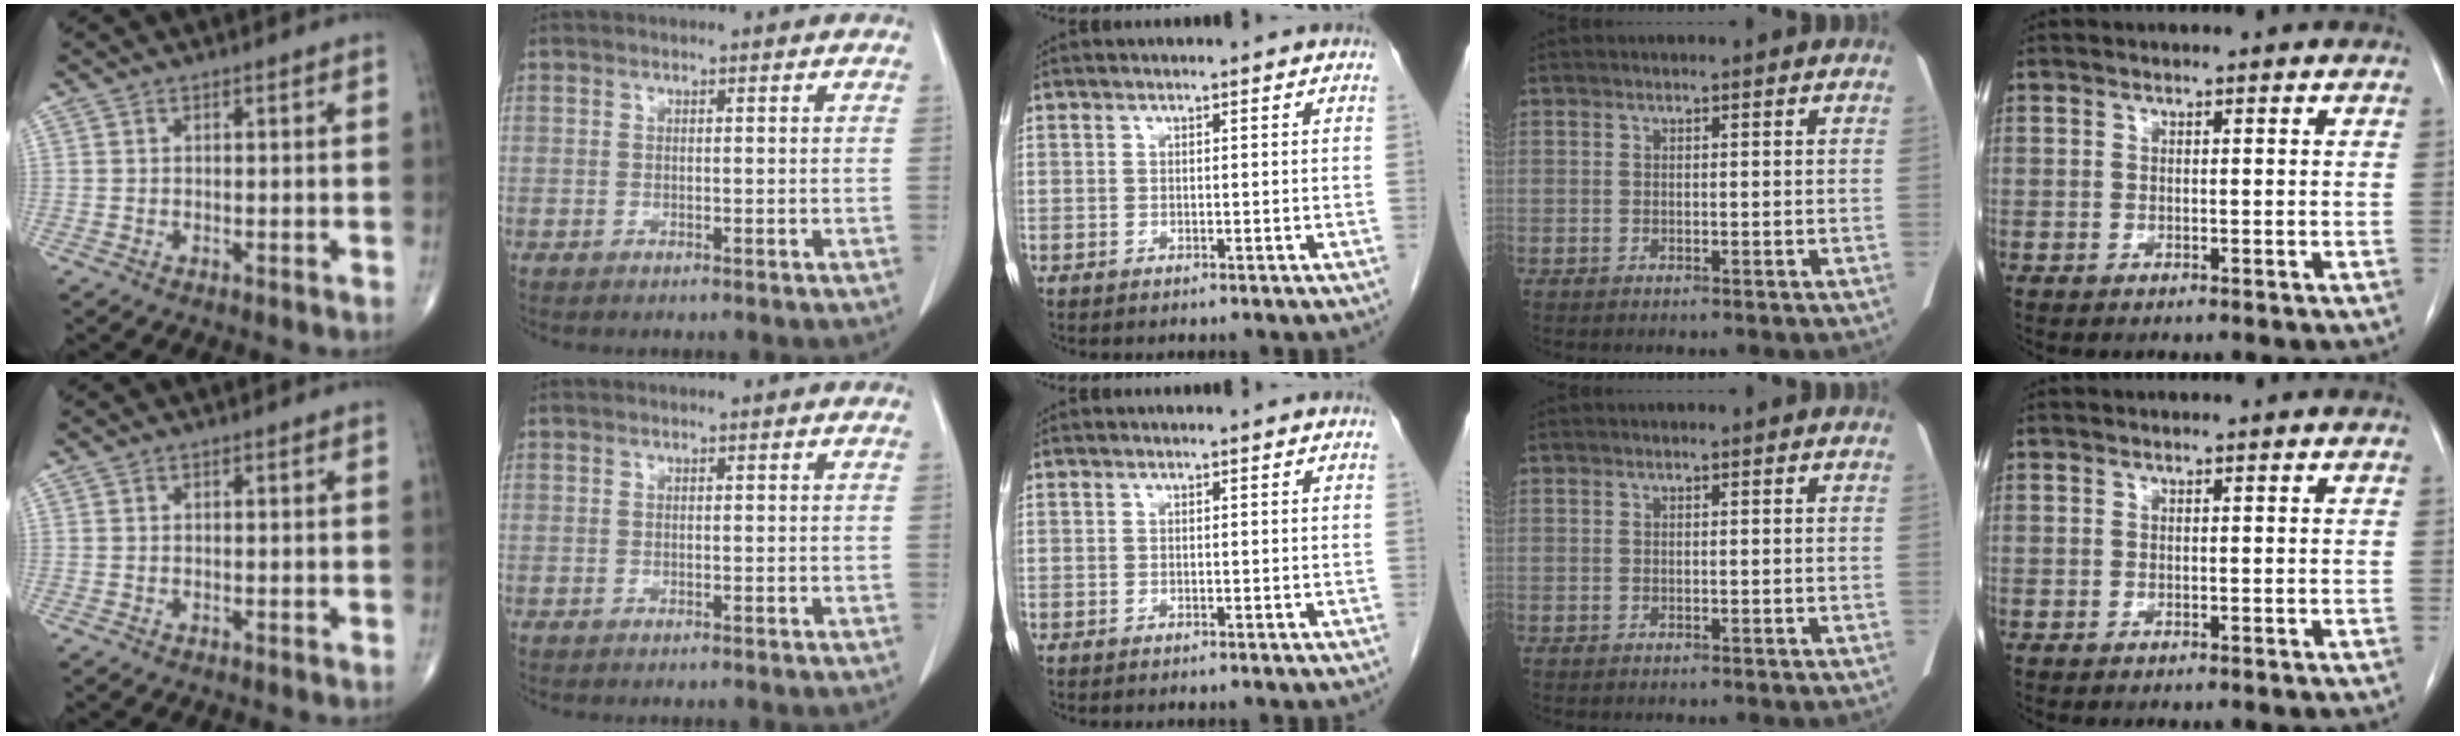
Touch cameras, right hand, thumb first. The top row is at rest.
{}